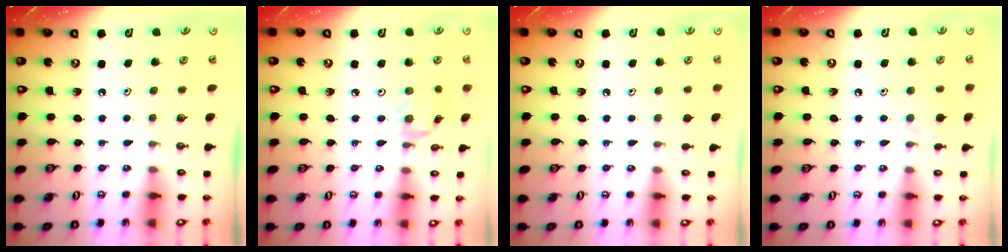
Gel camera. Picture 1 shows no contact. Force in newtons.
{"total": 1.2, "press": 1.1, "slide": 0.3}
{"total": 2.9, "press": 2.8, "slide": 0.6}
{"total": 6.7, "press": 6.7, "slide": 0.8}